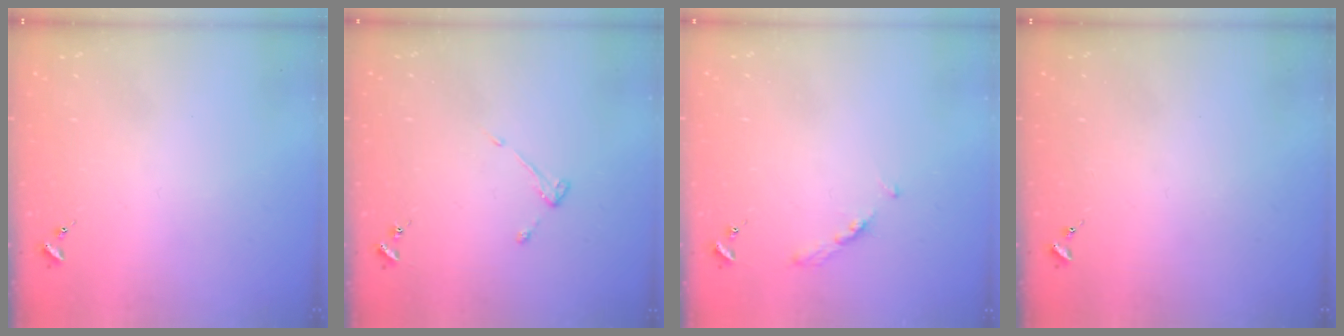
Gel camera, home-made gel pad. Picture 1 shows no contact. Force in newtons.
{"total": 3.0, "press": 3.0, "slide": 0.4}
{"total": 3.7, "press": 3.6, "slide": 0.4}
{"total": 0.0}